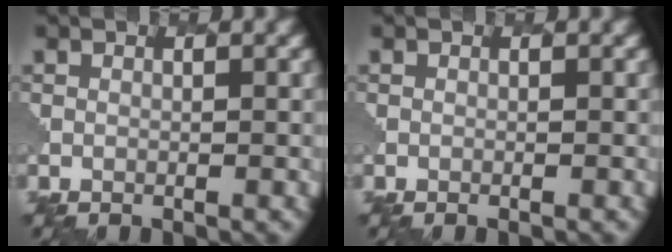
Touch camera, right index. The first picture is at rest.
{"total": 0.0}